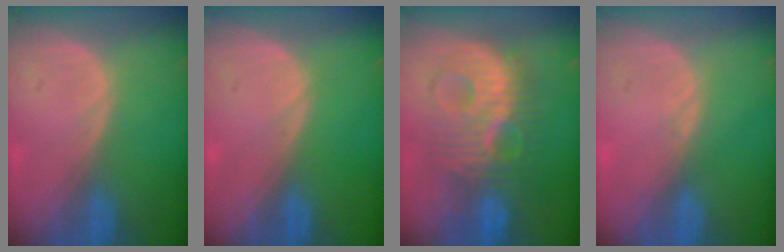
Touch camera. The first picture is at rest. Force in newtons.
{"total": 0.0}
{"total": 10.1, "press": 10.1, "slide": 0.3}
{"total": 0.5, "press": 0.5, "slide": 0.2}